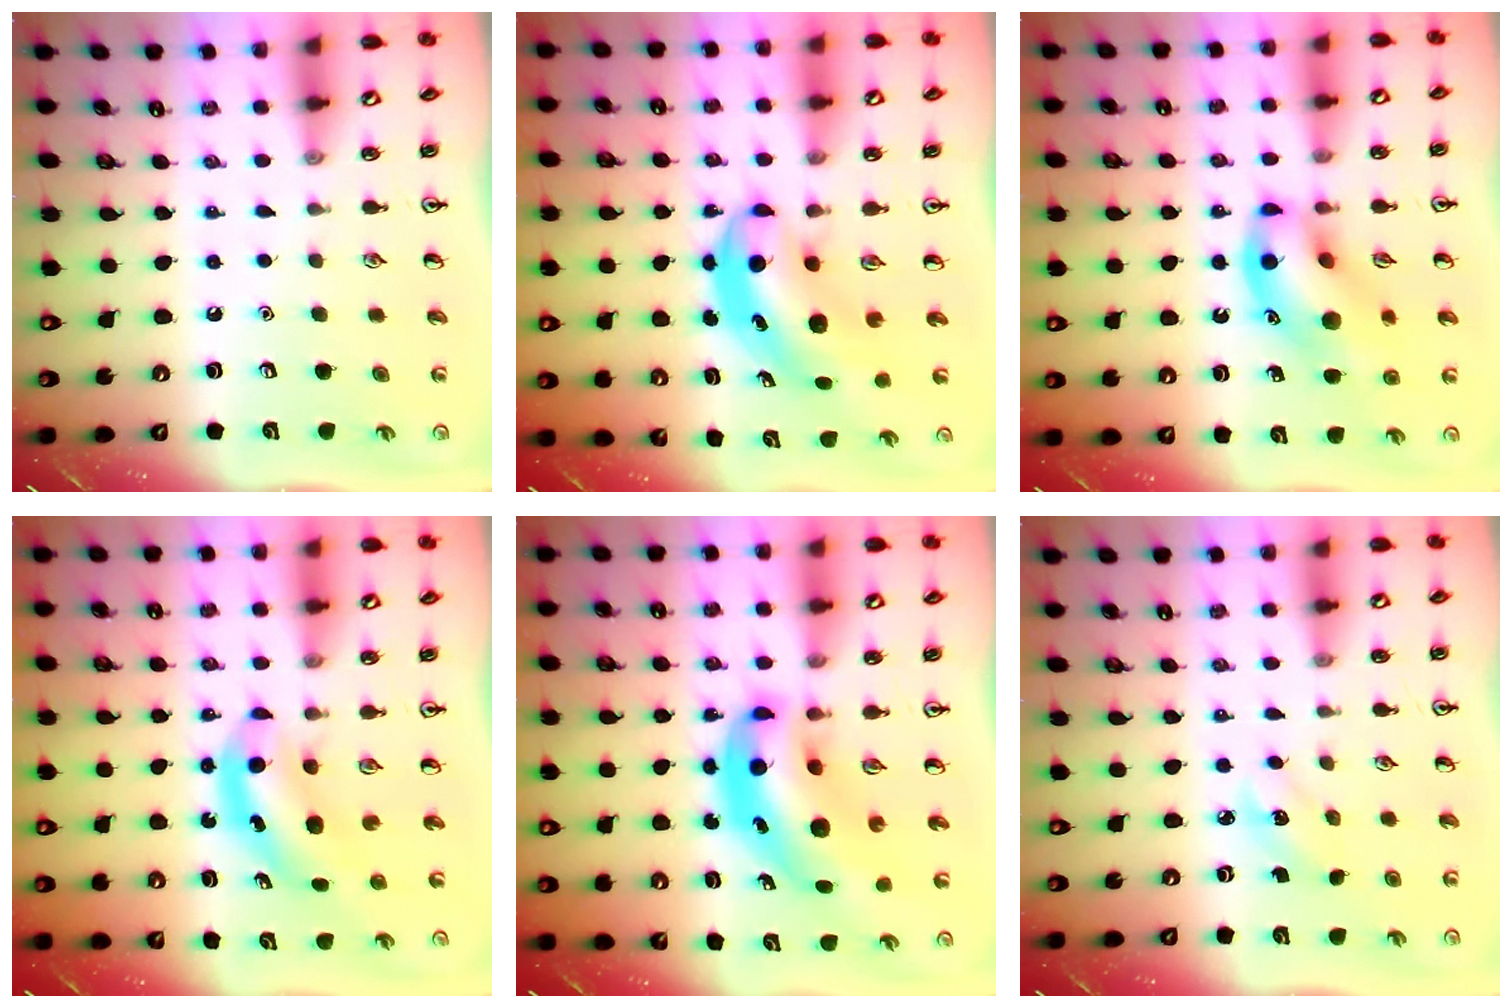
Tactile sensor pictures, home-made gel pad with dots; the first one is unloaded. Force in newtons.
{"total": 5.7, "press": 5.4, "slide": 1.5}
{"total": 14.3, "press": 14.1, "slide": 2.1}
{"total": 5.6, "press": 5.5, "slide": 0.8}
{"total": 9.6, "press": 9.1, "slide": 2.9}
{"total": 2.4, "press": 2.2, "slide": 0.9}